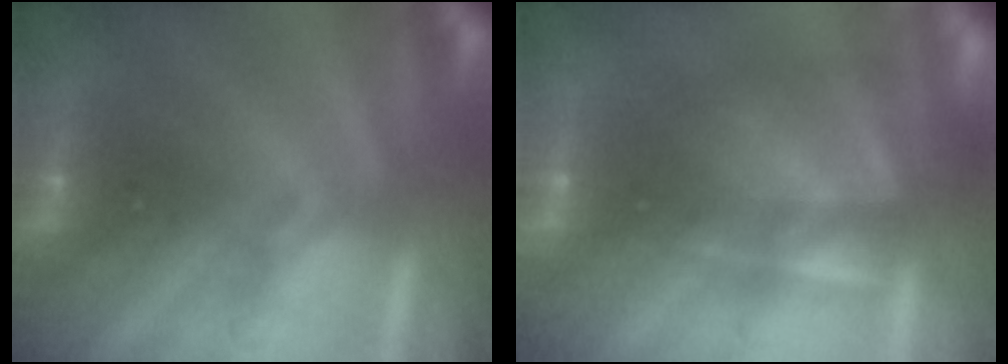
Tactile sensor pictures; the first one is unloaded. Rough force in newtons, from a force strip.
{"total": 6.9}